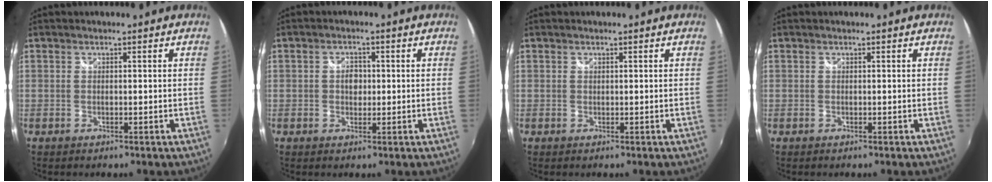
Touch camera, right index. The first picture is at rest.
{"total": 2.5, "force": [0.0, 2.0, 1.6], "torque": [-0.025, 0.005, -0.001]}
{"total": 0.0}
{"total": 0.0}